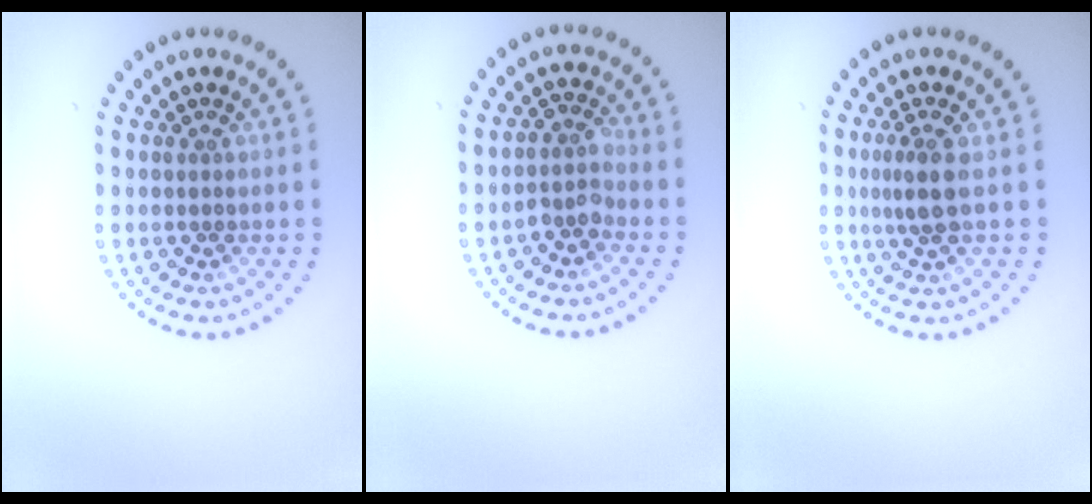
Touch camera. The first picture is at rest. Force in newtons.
{"total": 1.9, "press": 1.5, "slide": 1.2}
{"total": 2.2, "press": 1.8, "slide": 1.3}